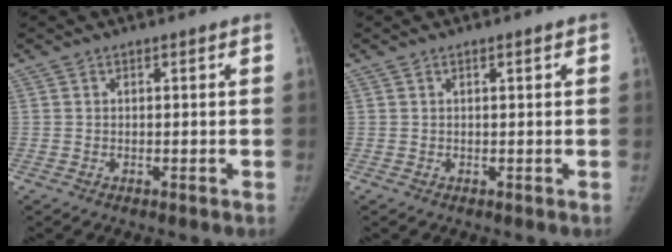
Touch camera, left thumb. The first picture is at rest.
{"total": 1.1, "force": [0.6, 0.2, 0.9], "torque": [-0.013, 0.001, 0.007]}